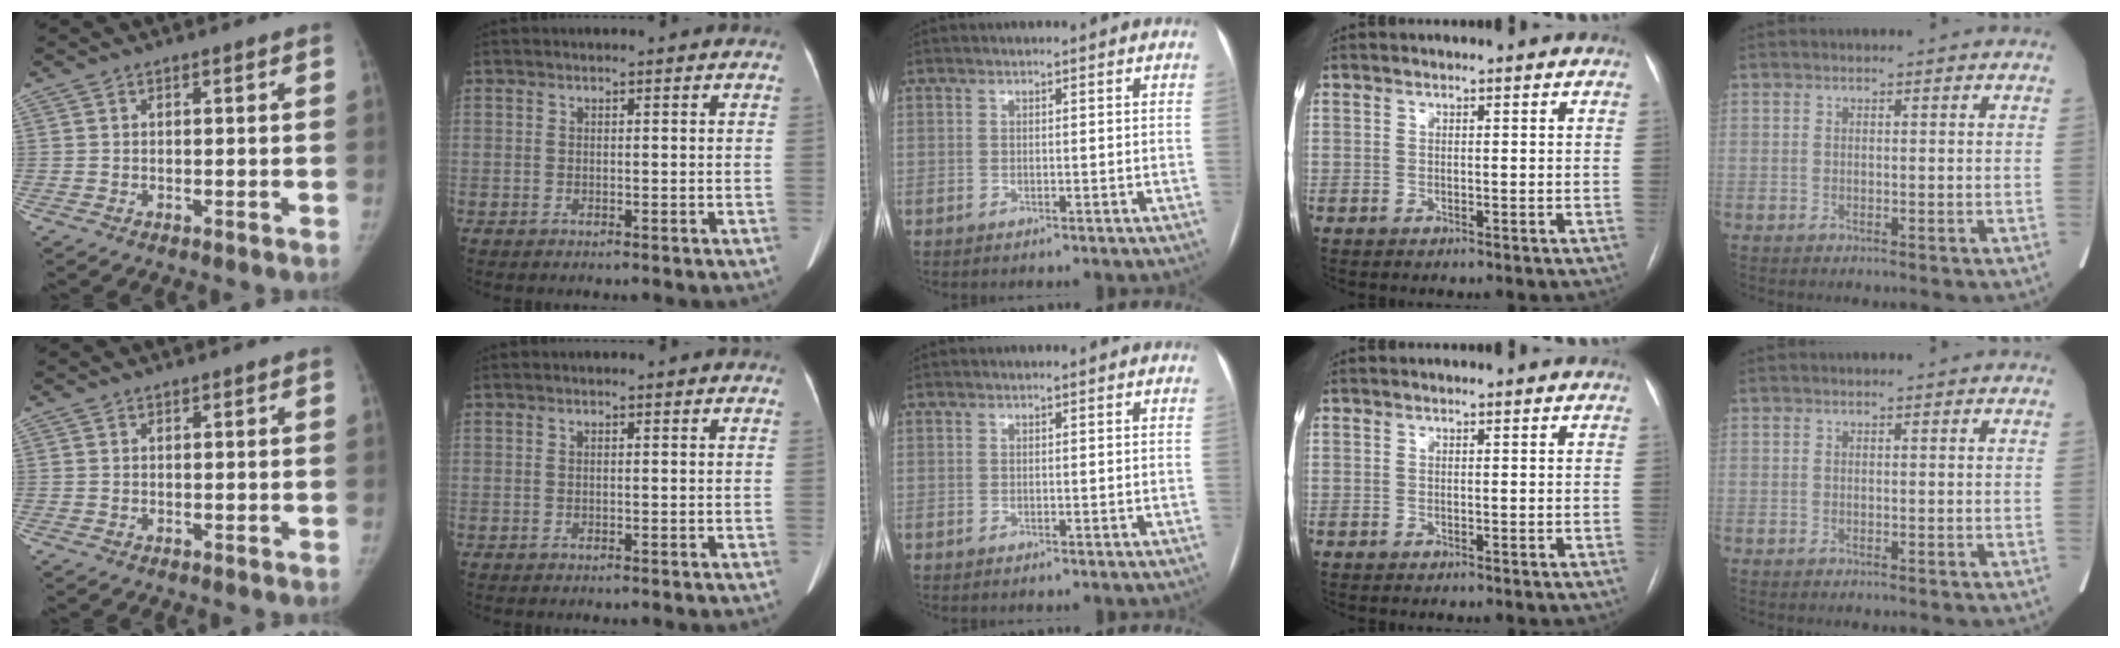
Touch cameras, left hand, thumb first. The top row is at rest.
{}